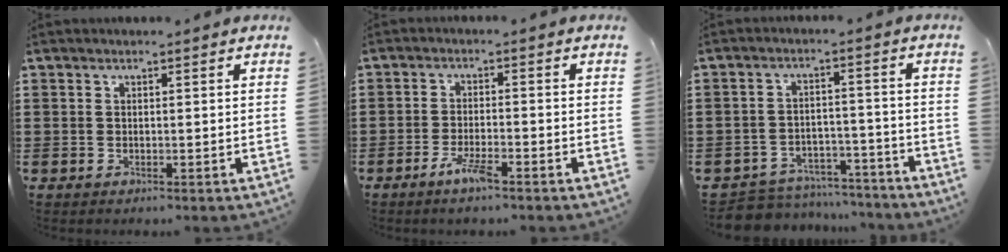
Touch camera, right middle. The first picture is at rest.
{"total": 3.8, "force": [-2.4, 0.6, 2.8], "torque": [-0.065, -0.004, -0.049]}
{"total": 6.0, "force": [-5.9, 1.0, 0.2], "torque": [-0.008, 0.016, -0.119]}